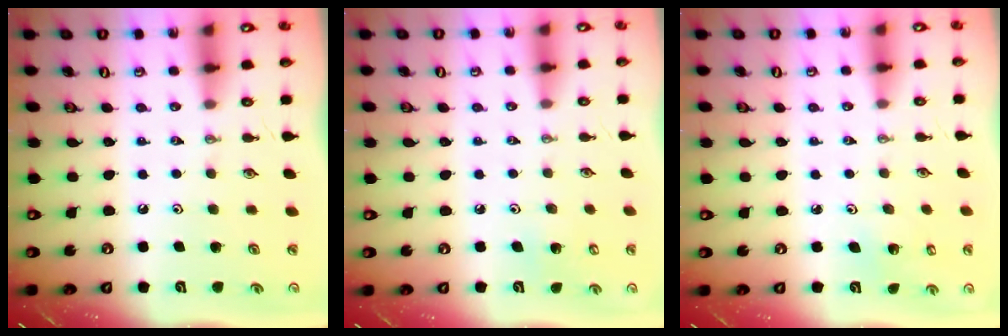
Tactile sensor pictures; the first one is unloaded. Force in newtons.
{"total": 3.6, "press": 3.6, "slide": 0.2}
{"total": 2.2, "press": 2.2, "slide": 0.2}